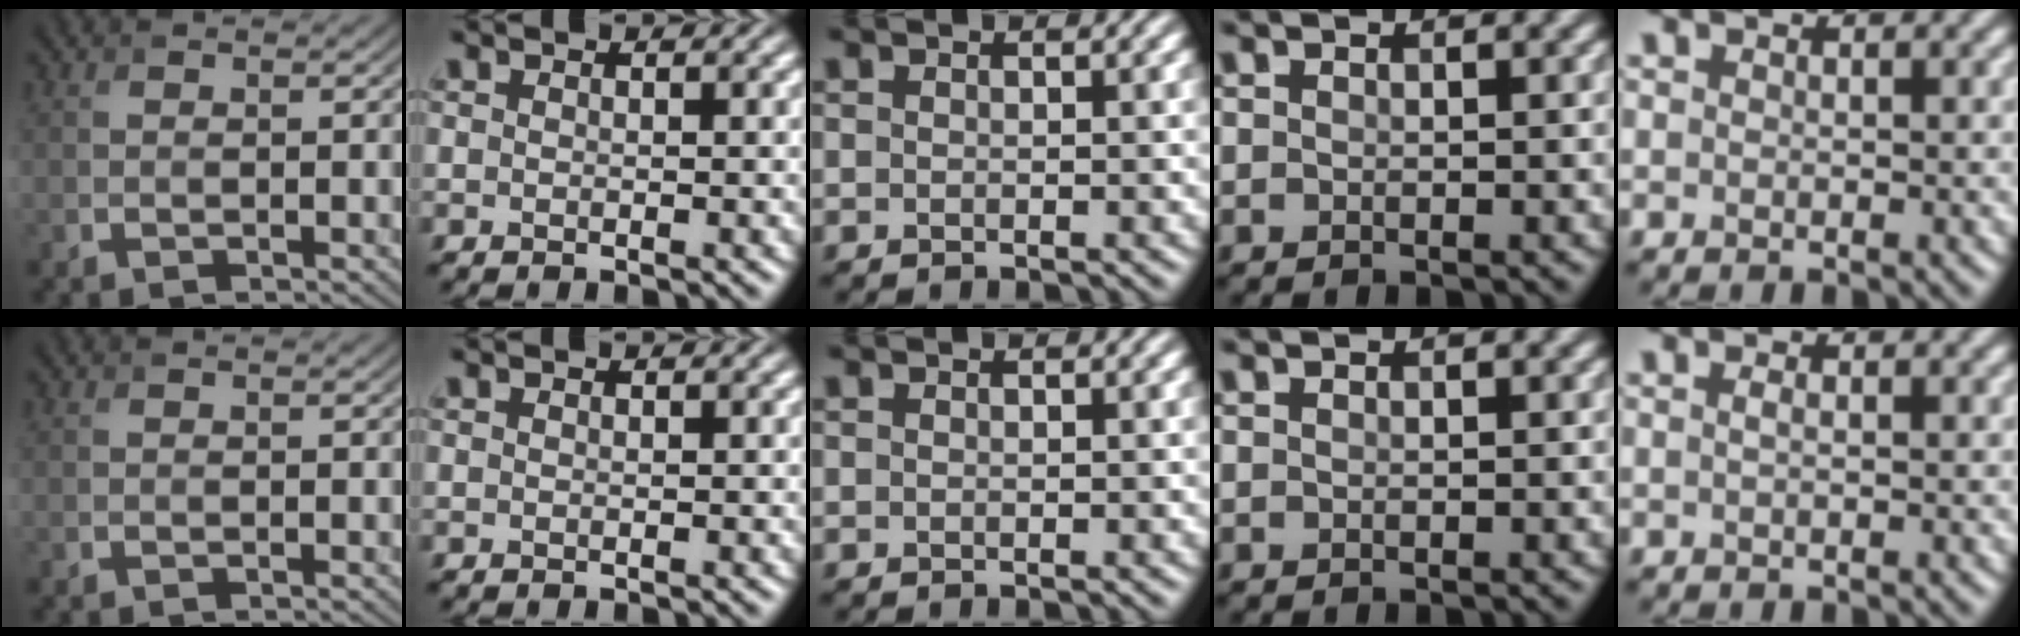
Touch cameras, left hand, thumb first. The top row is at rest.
{"little": {"total": 0.5, "force": [0.0, 0.2, 0.5], "torque": [-0.012, 0.003, 0.001]}}